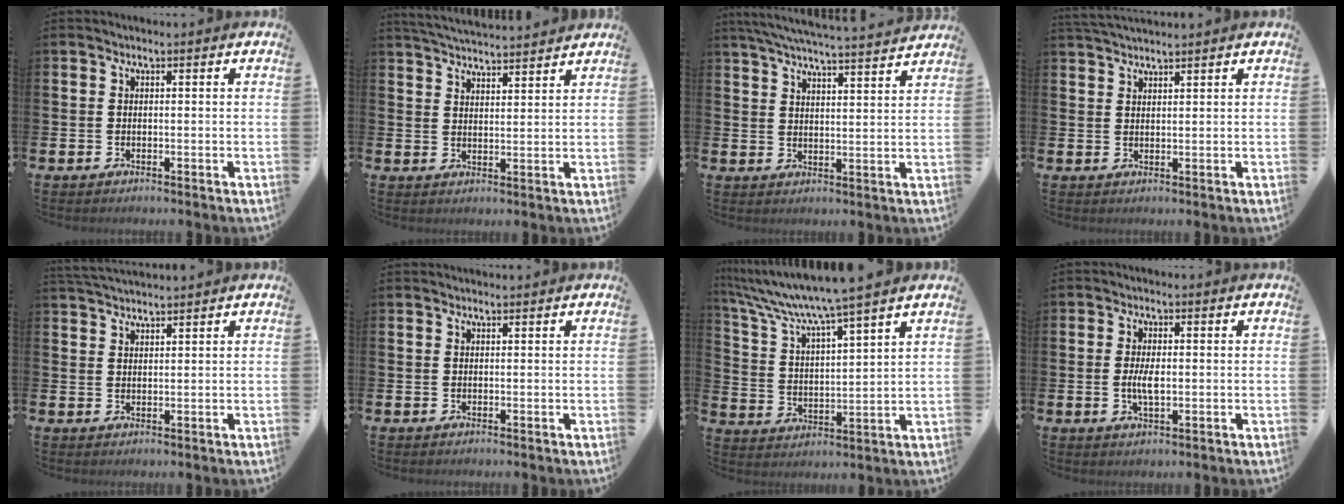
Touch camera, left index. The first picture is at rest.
{"total": 4.6, "force": [4.6, -0.1, 0.2], "torque": [-0.015, -0.029, 0.081]}
{"total": 6.2, "force": [6.0, -0.2, 1.8], "torque": [-0.052, -0.038, 0.104]}
{"total": 2.4, "force": [2.4, 0.2, 0.4], "torque": [-0.011, -0.006, 0.045]}
{"total": 2.8, "force": [2.7, 0.2, 0.4], "torque": [-0.012, -0.010, 0.051]}
{"total": 0.5, "force": [0.5, 0.0, 0.1], "torque": [0.008, -0.003, 0.008]}
{"total": 8.2, "force": [7.5, -0.5, 3.3], "torque": [-0.099, -0.049, 0.124]}
{"total": 3.4, "force": [-0.2, 1.3, 3.1], "torque": [-0.057, 0.002, -0.004]}